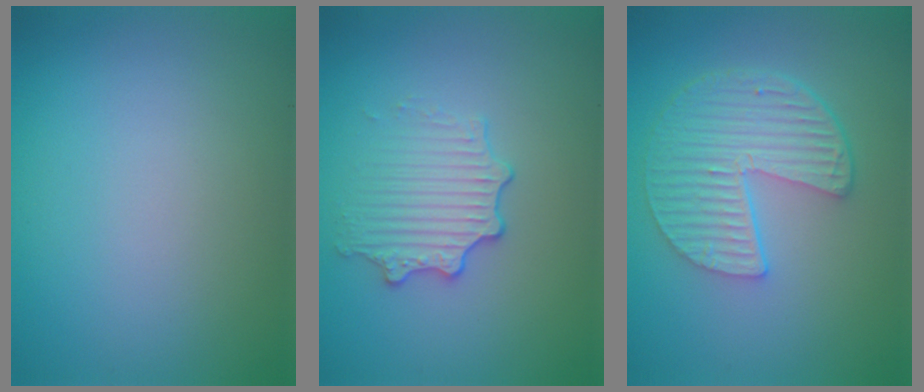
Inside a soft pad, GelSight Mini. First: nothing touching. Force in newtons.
{"total": 3.0, "press": 2.7, "slide": 1.1}
{"total": 5.8, "press": 4.2, "slide": 4.0}